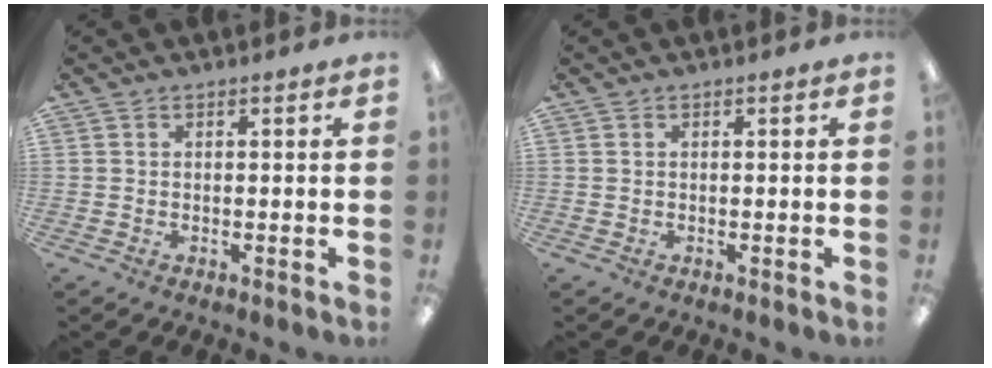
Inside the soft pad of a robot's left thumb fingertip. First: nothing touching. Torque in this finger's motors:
{"motor_torque": [0.00, 0.00, 0.00, 0.00, 0.00]}